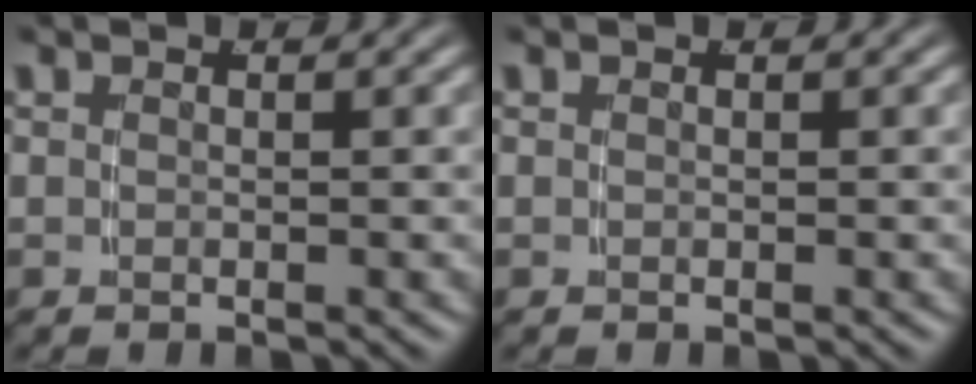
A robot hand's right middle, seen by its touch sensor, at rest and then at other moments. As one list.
[{"total": 0.0}]